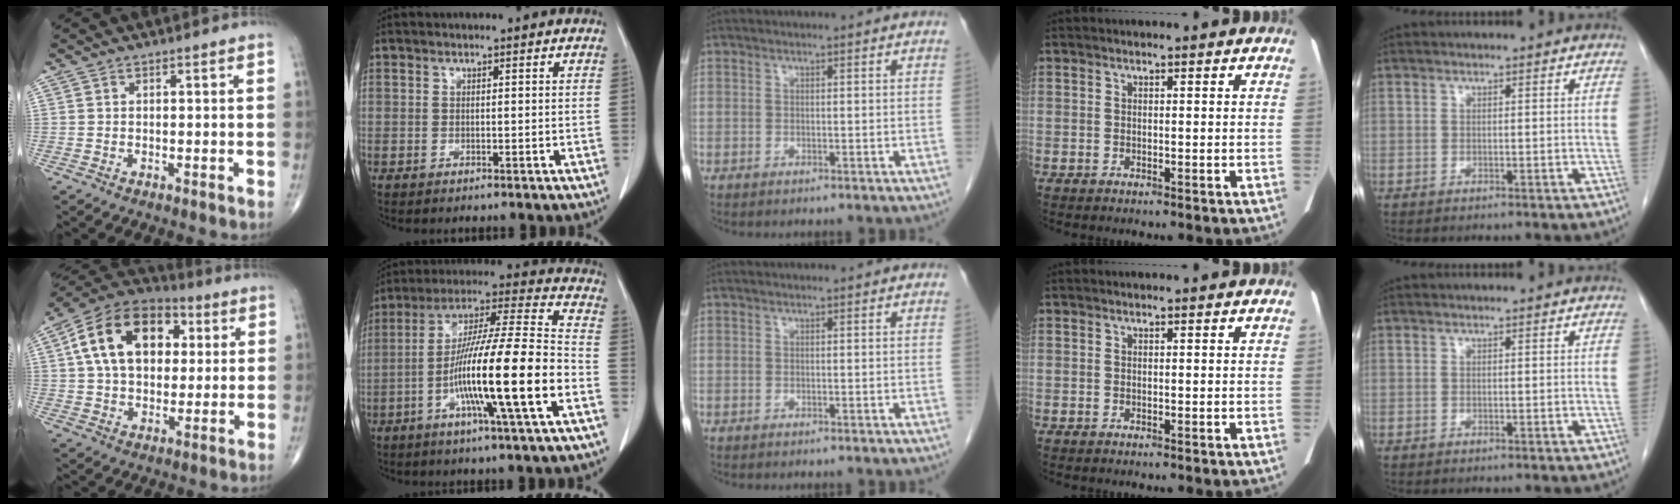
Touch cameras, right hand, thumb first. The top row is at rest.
{"thumb": {"total": 19.1, "force": [4.5, 12.6, 13.6], "torque": [-0.208, 0.012, 0.069]}, "index": {"total": 19.5, "force": [-6.3, 0.0, 18.5], "torque": [-0.329, -0.008, -0.115]}}